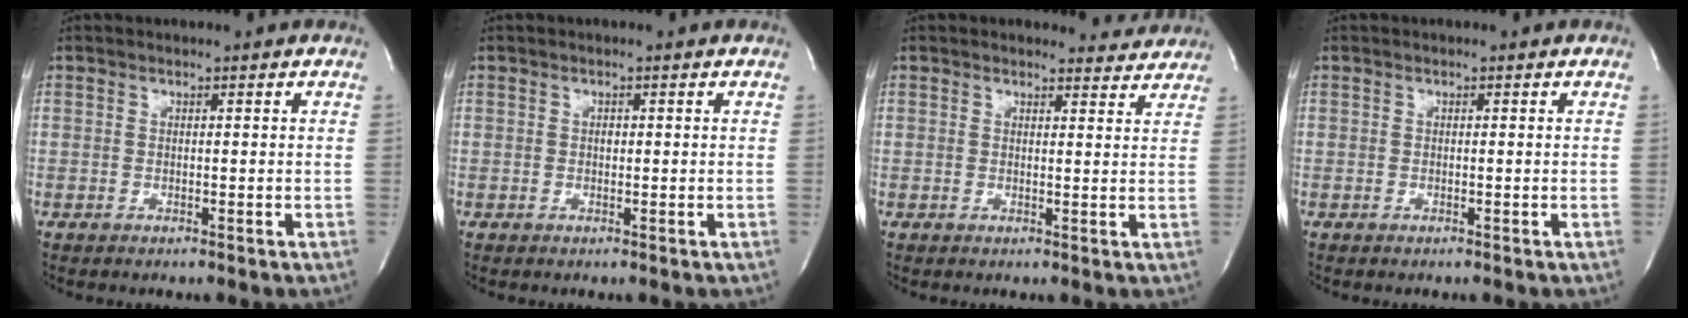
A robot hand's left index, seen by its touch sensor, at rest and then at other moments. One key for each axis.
{"total": 0.6, "fx": 0.0, "fy": 0.4, "fz": 0.4, "tx": -0.011, "ty": -0.001, "tz": -0.001}
{"total": 3.4, "fx": 3.3, "fy": 0.9, "fz": -0.5, "tx": 0.006, "ty": -0.010, "tz": 0.025}
{"total": 0.0}